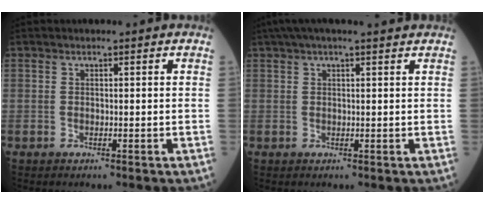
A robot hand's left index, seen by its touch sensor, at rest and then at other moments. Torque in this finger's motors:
{"motor_torque": [1.21, -0.94, 0.16, 0.06]}